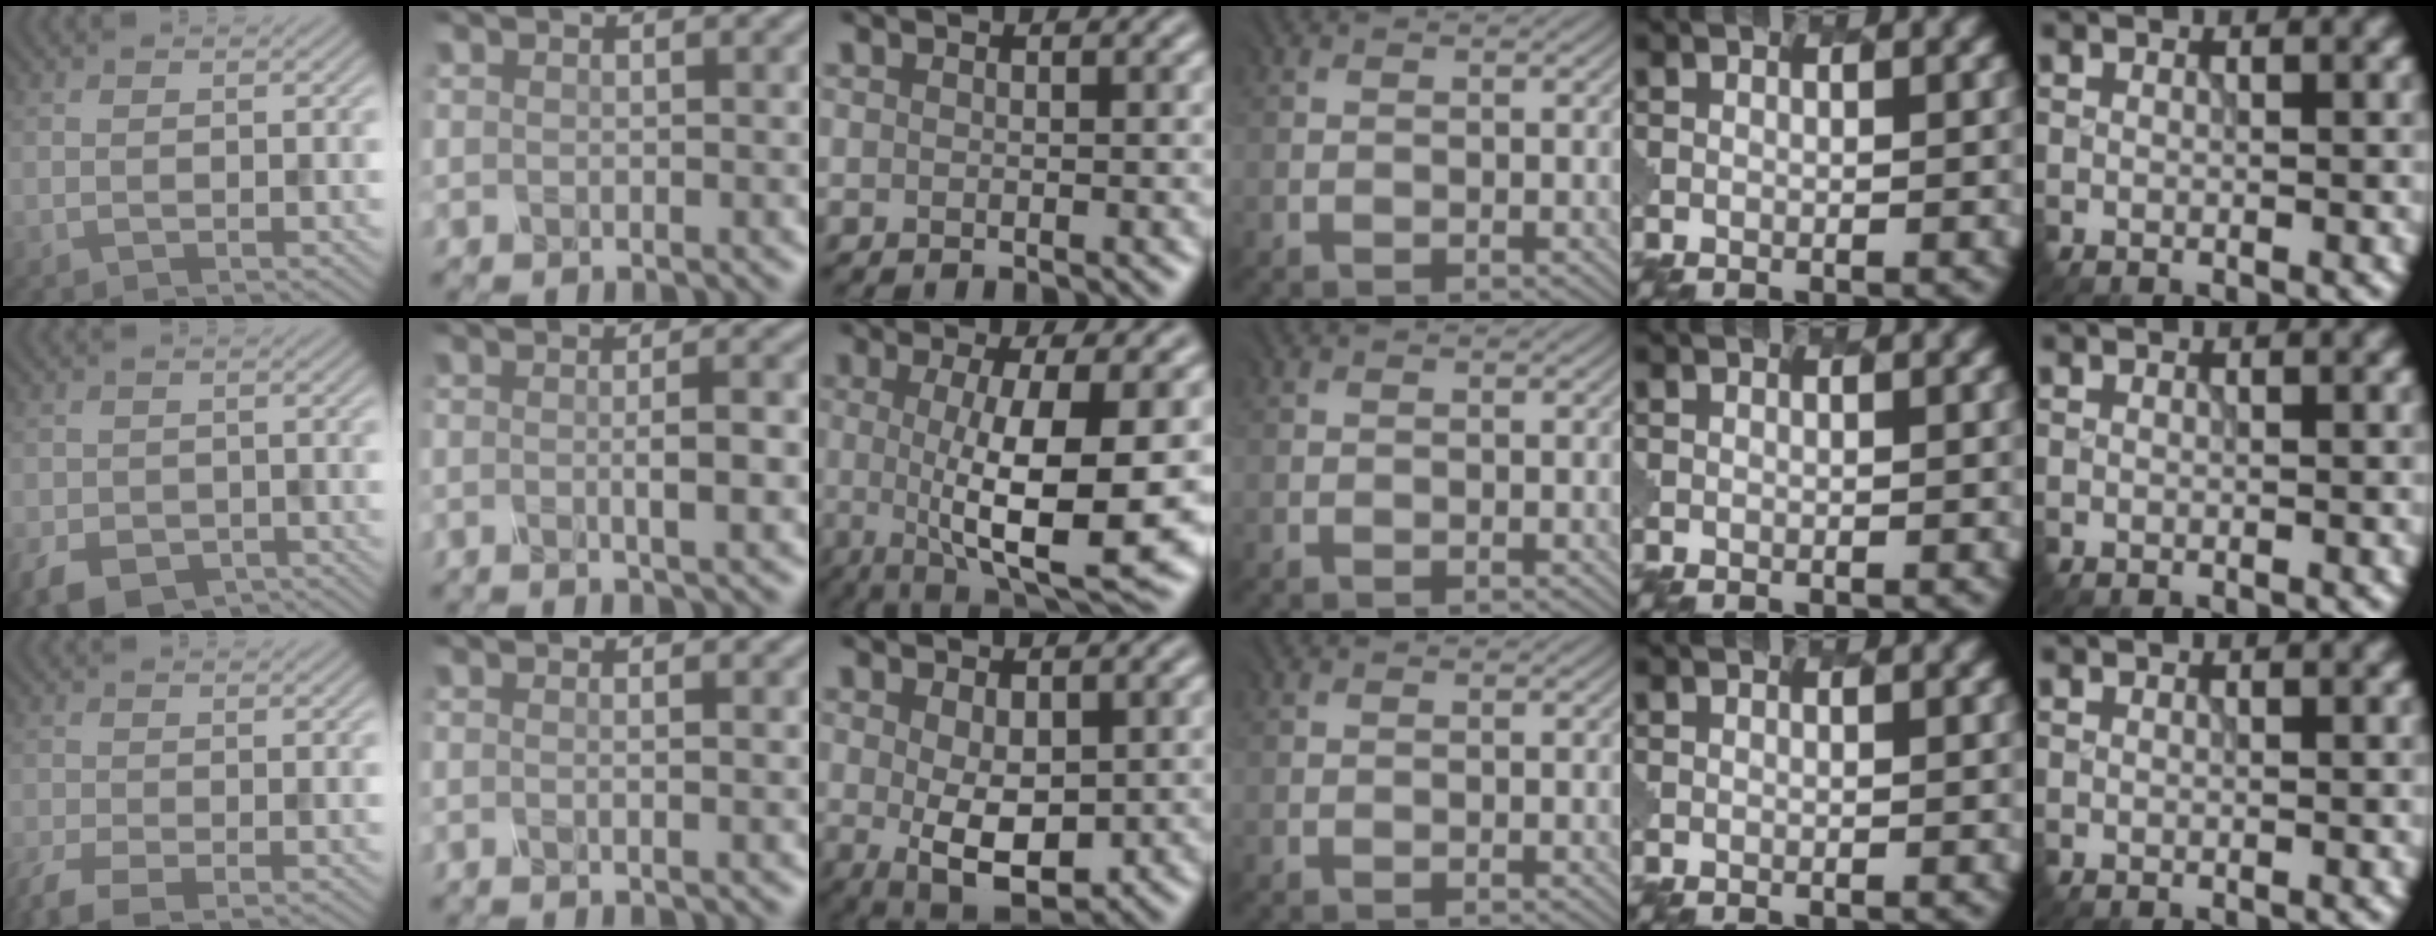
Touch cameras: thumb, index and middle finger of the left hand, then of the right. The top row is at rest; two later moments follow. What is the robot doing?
{"motion": "dispense", "object": "oil cruet"}